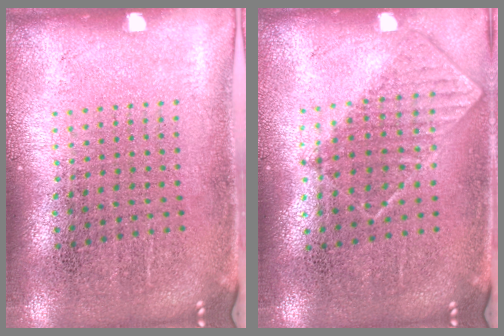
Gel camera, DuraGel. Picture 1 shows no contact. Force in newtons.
{"total": 0.7, "press": 0.7, "slide": 0.2}